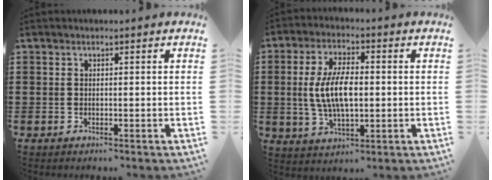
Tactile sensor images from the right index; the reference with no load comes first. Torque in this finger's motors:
{"motor_torque": [1.46, 0.68, 0.67, 0.21]}